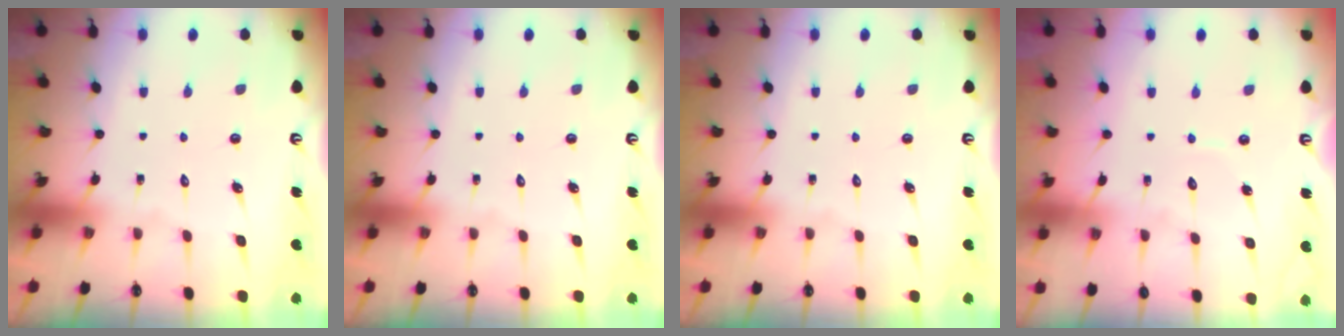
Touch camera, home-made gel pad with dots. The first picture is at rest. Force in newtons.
{"total": 0.0}
{"total": 0.0}
{"total": 3.9, "press": 3.9, "slide": 0.2}